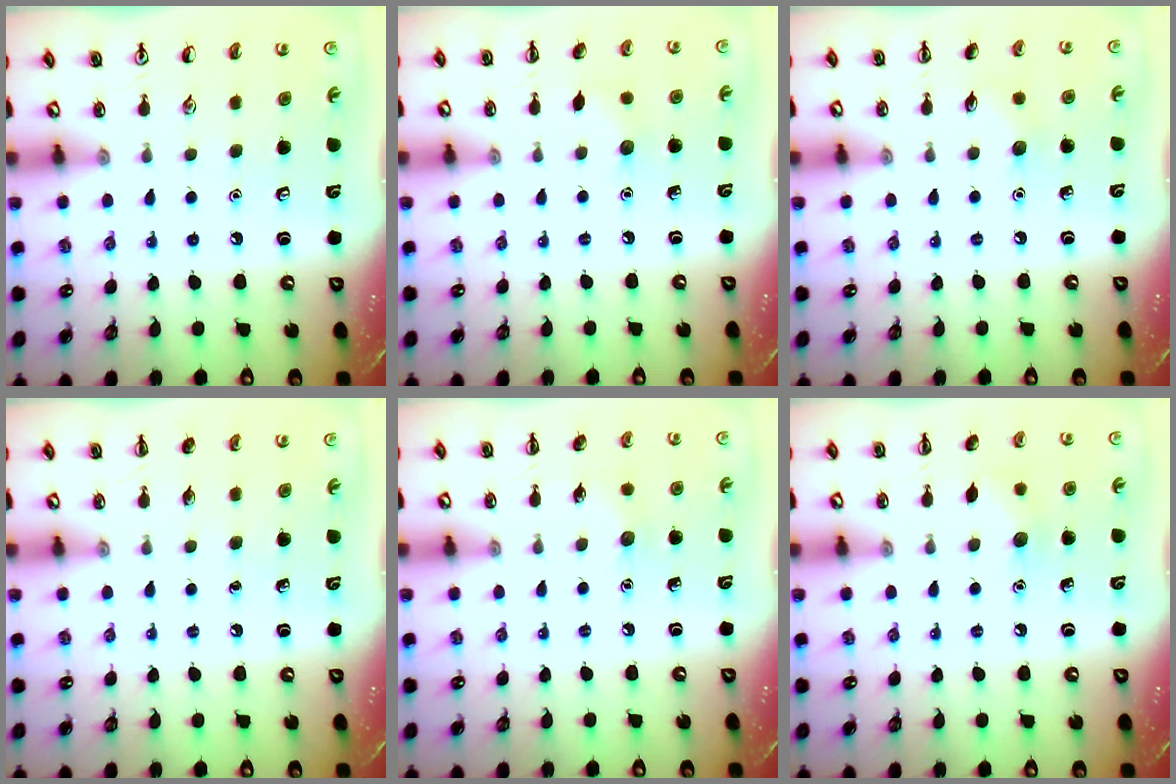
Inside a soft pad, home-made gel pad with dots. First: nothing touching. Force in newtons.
{"total": 5.1, "press": 5.0, "slide": 1.1}
{"total": 5.3, "press": 5.0, "slide": 1.6}
{"total": 0.0}
{"total": 4.8, "press": 4.6, "slide": 1.2}
{"total": 7.6, "press": 7.4, "slide": 2.0}